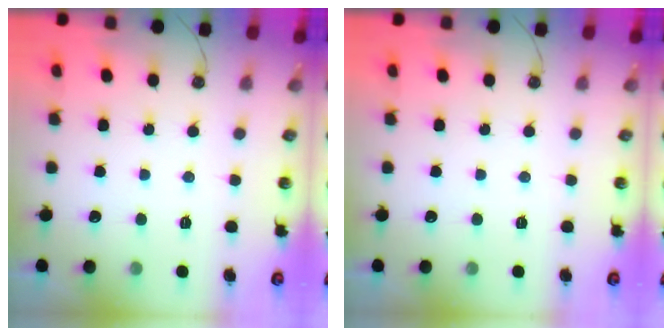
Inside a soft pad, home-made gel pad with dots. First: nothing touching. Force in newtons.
{"total": 0.0}